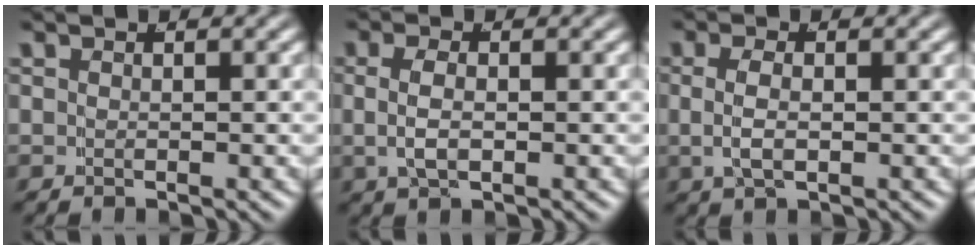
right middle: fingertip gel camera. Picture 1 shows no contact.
{"total": 2.9, "force": [0.2, 1.5, 2.5], "torque": [-0.049, 0.001, 0.002]}
{"total": 2.7, "force": [0.2, 1.3, 2.4], "torque": [-0.049, -0.001, 0.003]}